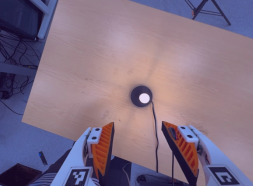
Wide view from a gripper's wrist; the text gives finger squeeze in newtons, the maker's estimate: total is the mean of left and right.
{"total": 0.0}